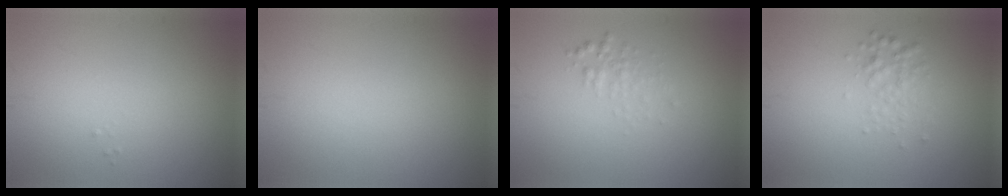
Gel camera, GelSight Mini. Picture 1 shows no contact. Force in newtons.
{"total": 0.0}
{"total": 1.3, "press": 1.3, "slide": 0.0}
{"total": 1.9, "press": 1.9, "slide": 0.0}